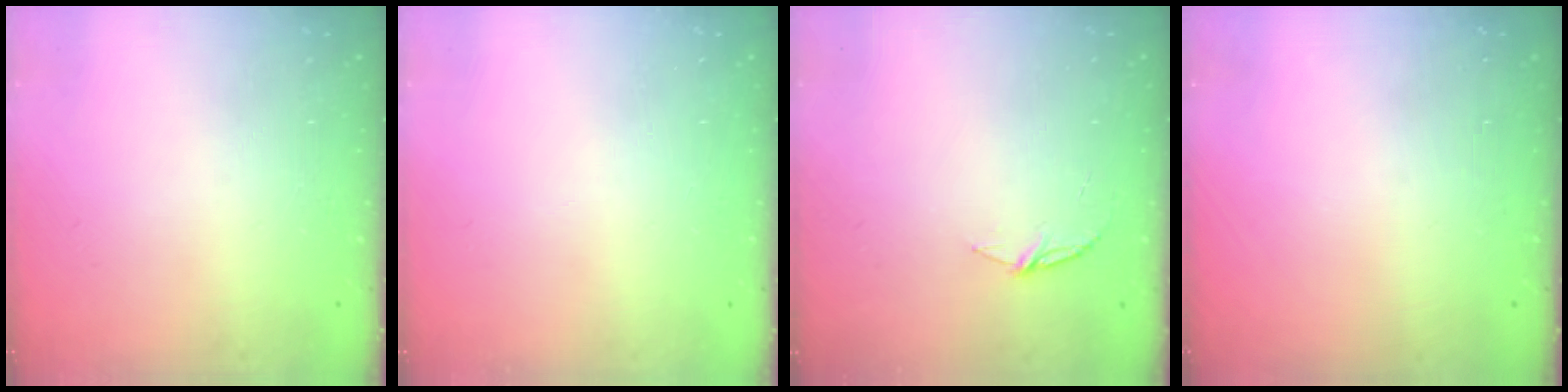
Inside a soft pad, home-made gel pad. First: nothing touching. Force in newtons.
{"total": 0.0}
{"total": 4.8, "press": 4.8, "slide": 0.5}
{"total": 0.0}